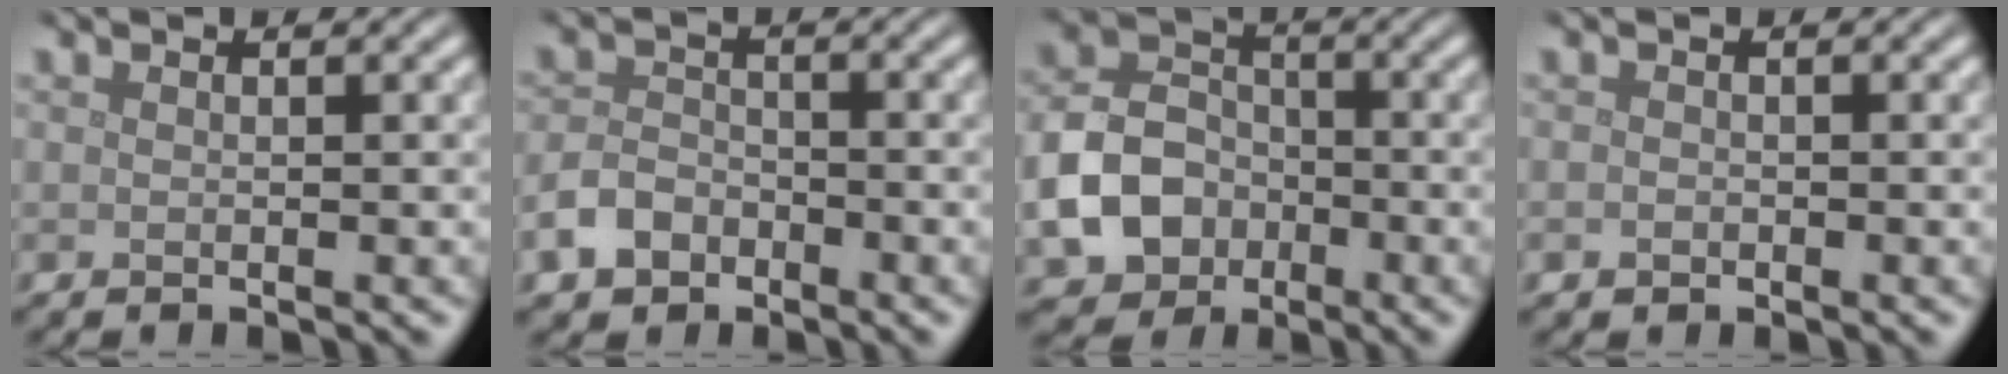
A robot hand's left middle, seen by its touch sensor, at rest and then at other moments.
{"total": 3.2, "force": [-2.0, 2.2, 1.3], "torque": [-0.024, 0.002, -0.045]}
{"total": 6.6, "force": [-2.1, 5.2, 3.4], "torque": [-0.073, -0.003, -0.047]}
{"total": 0.5, "force": [-0.3, 0.4, 0.2], "torque": [-0.003, -0.002, -0.005]}